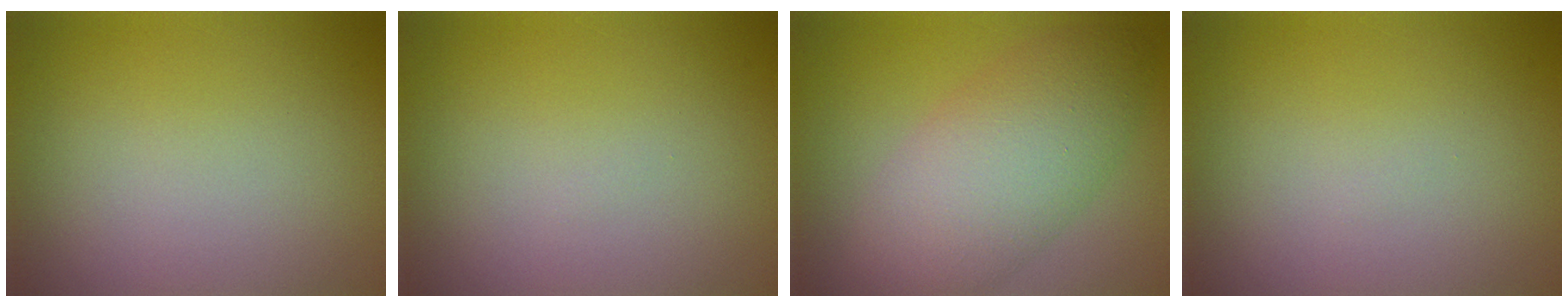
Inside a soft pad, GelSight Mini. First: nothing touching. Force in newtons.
{"total": 0.0}
{"total": 7.0, "press": 7.0, "slide": 0.5}
{"total": 0.0}